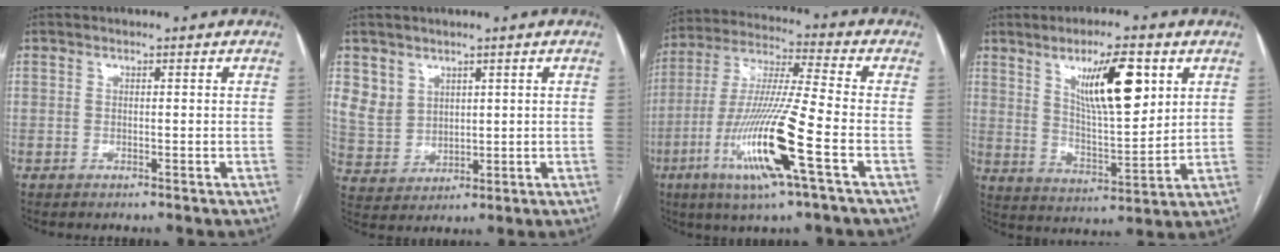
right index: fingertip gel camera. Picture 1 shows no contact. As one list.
[{"total": 5.9, "force": [3.0, 4.9, 1.3], "torque": [-0.033, 0.009, 0.075]}, {"total": 16.6, "force": [-6.3, -0.2, 15.4], "torque": [-0.315, -0.020, -0.121]}, {"total": 12.4, "force": [5.4, 2.8, 10.8], "torque": [-0.184, -0.002, 0.099]}]